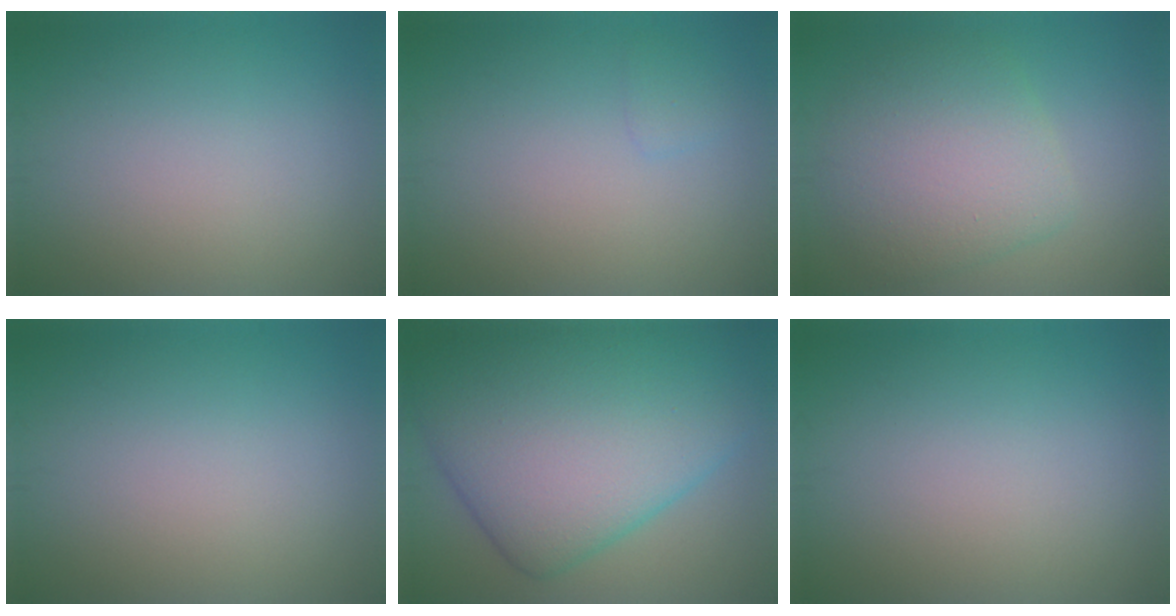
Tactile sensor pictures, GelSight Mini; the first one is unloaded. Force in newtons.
{"total": 0.9, "press": 0.8, "slide": 0.1}
{"total": 6.1, "press": 6.1, "slide": 0.3}
{"total": 0.0}
{"total": 15.2, "press": 15.2, "slide": 0.1}
{"total": 0.0}